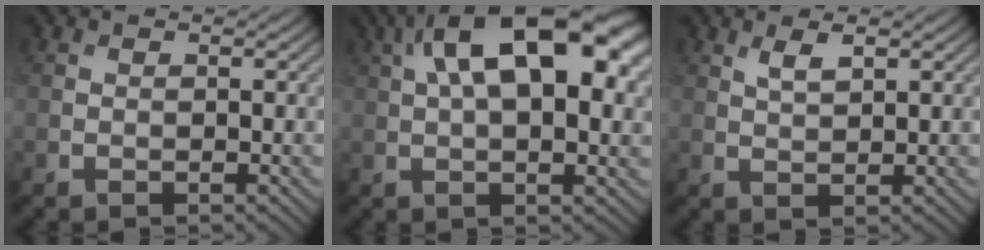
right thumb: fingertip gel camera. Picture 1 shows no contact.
{"total": 16.9, "force": [5.5, 7.8, 14.0], "torque": [-0.233, 0.044, 0.073]}
{"total": 2.4, "force": [1.3, 0.8, 1.8], "torque": [-0.039, 0.000, 0.029]}